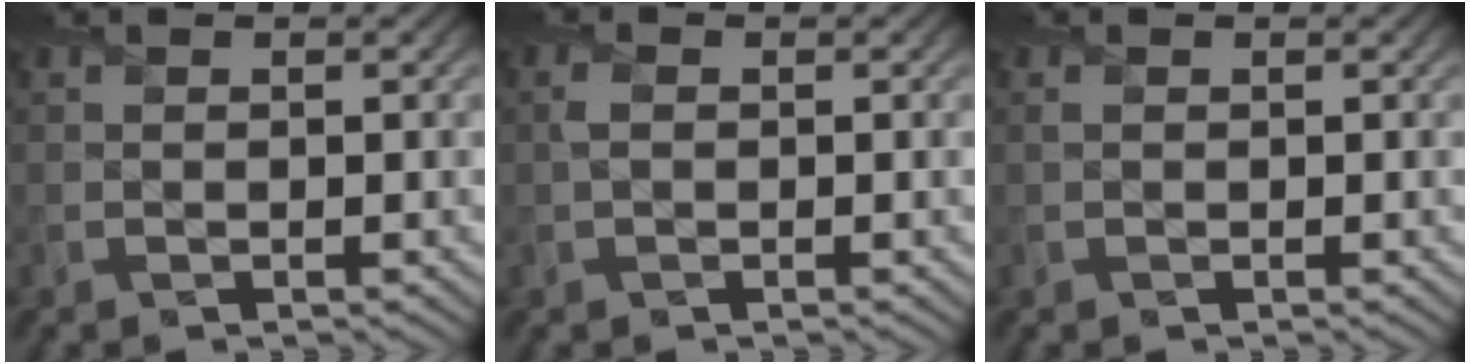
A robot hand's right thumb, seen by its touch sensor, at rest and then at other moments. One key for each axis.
{"total": 1.1, "fx": 0.1, "fy": 0.7, "fz": 0.9, "tx": -0.026, "ty": 0.004, "tz": -0.003}
{"total": 0.0}